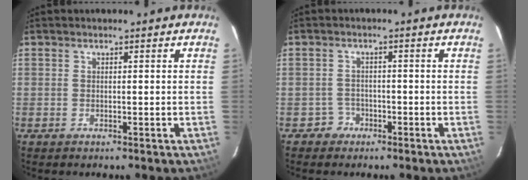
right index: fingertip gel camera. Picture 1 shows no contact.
{"total": 2.8, "force": [-1.6, 2.2, -0.6], "torque": [0.012, 0.015, -0.026]}